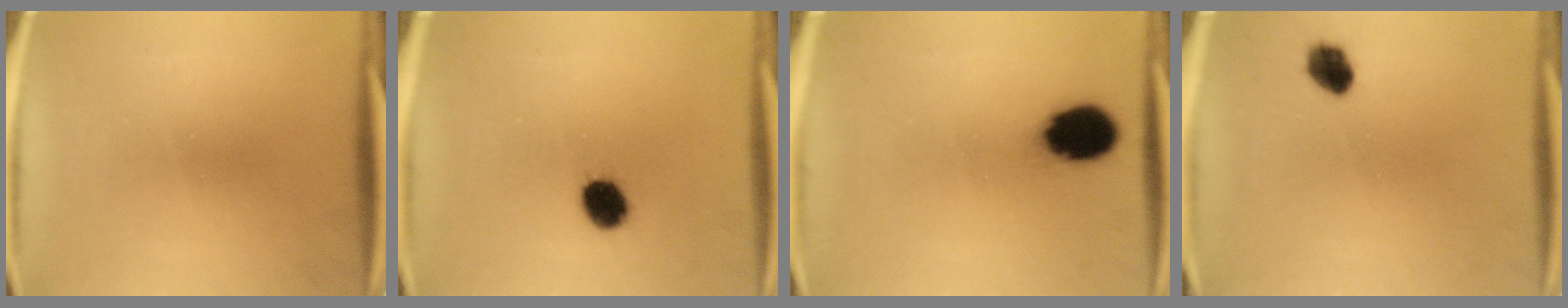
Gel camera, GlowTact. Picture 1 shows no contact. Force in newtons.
{"total": 7.1}
{"total": 11.8}
{"total": 4.9}